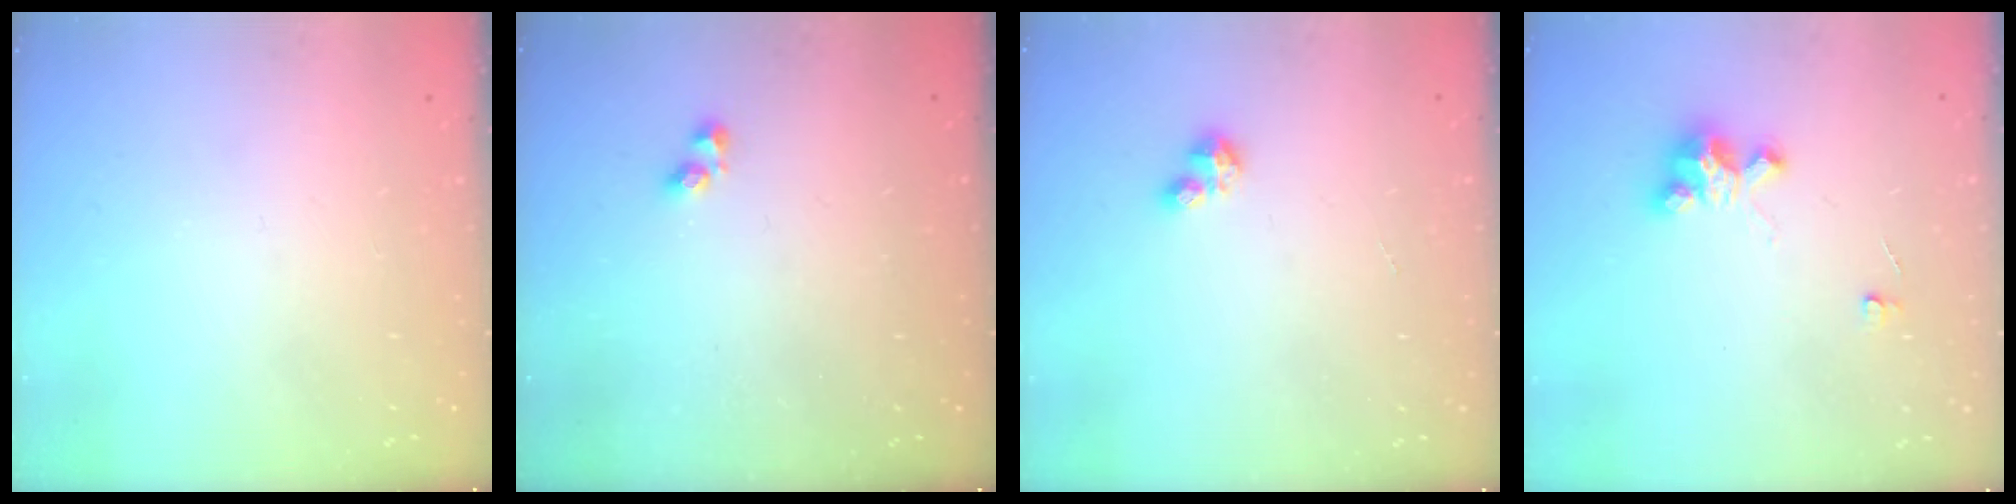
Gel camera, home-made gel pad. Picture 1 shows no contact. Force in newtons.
{"total": 1.3, "press": 1.2, "slide": 0.2}
{"total": 3.0, "press": 3.0, "slide": 0.5}
{"total": 3.9, "press": 3.9, "slide": 0.1}